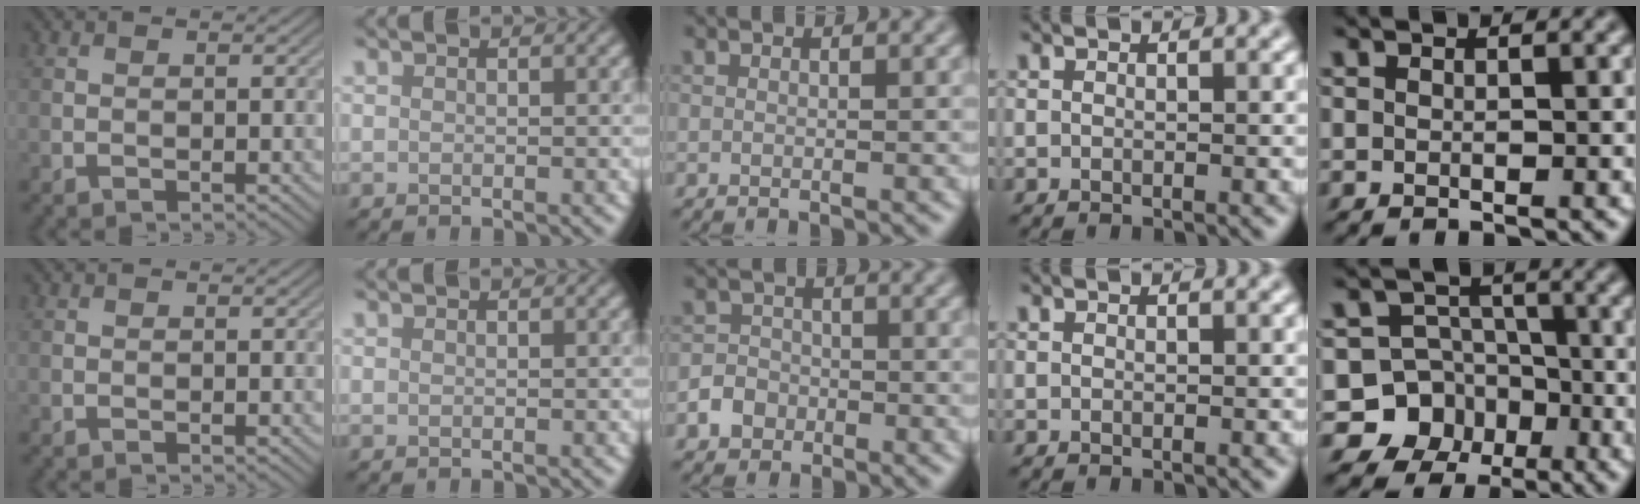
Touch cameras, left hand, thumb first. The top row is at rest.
{"middle": {"total": 2.5, "force": [-1.2, 2.1, 0.6], "torque": [0.003, 0.002, -0.025]}, "little": {"total": 9.1, "force": [-4.0, 8.0, 1.1], "torque": [-0.006, -0.002, -0.092]}}